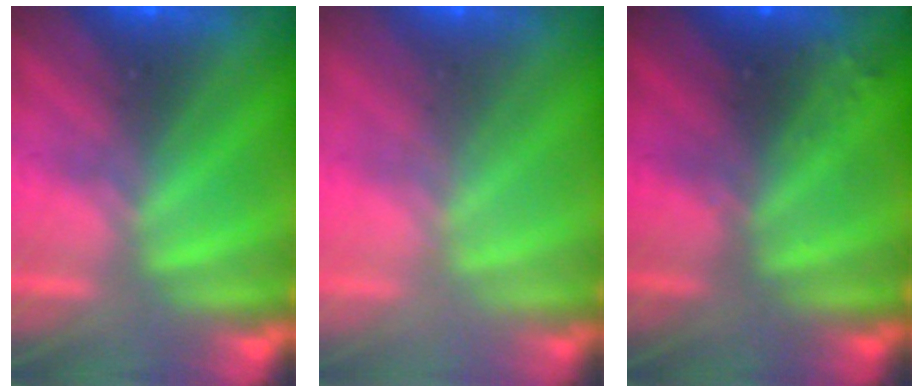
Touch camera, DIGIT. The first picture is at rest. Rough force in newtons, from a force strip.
{"total": 1.9}
{"total": 2.7}